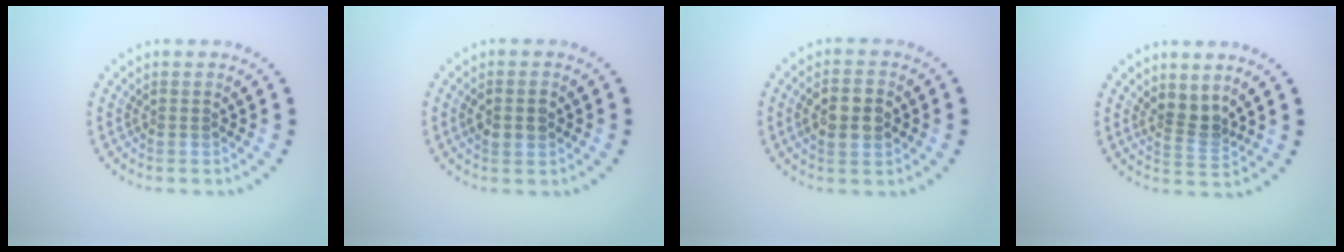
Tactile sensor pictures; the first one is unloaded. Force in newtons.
{"total": 1.9, "press": 1.9, "slide": 0.0}
{"total": 3.2, "press": 3.2, "slide": 0.1}
{"total": 2.4, "press": 1.8, "slide": 1.6}